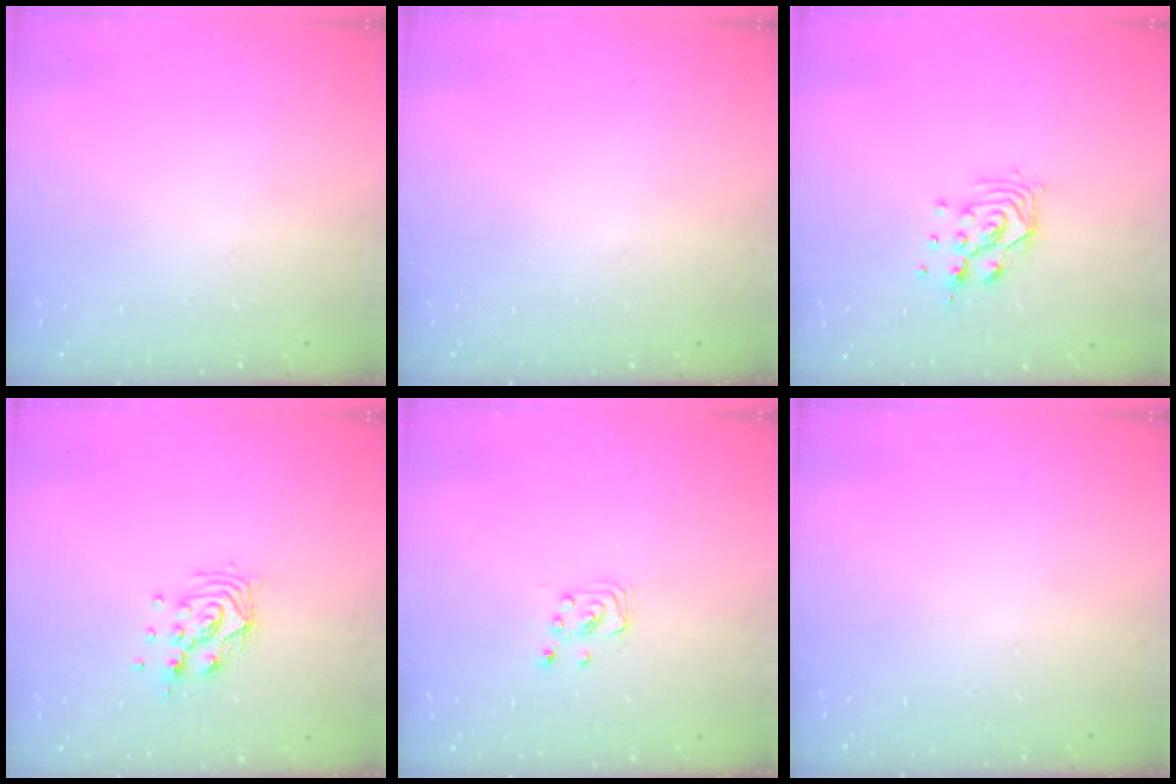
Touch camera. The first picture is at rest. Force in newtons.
{"total": 0.0}
{"total": 8.5, "press": 8.5, "slide": 0.8}
{"total": 9.2, "press": 9.2, "slide": 0.5}
{"total": 2.2, "press": 2.2, "slide": 0.2}
{"total": 0.0}